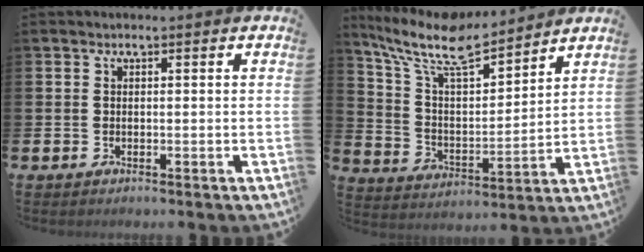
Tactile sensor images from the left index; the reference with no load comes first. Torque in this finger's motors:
{"motor_torque": [1.07, -1.07, 0.29, 0.21]}